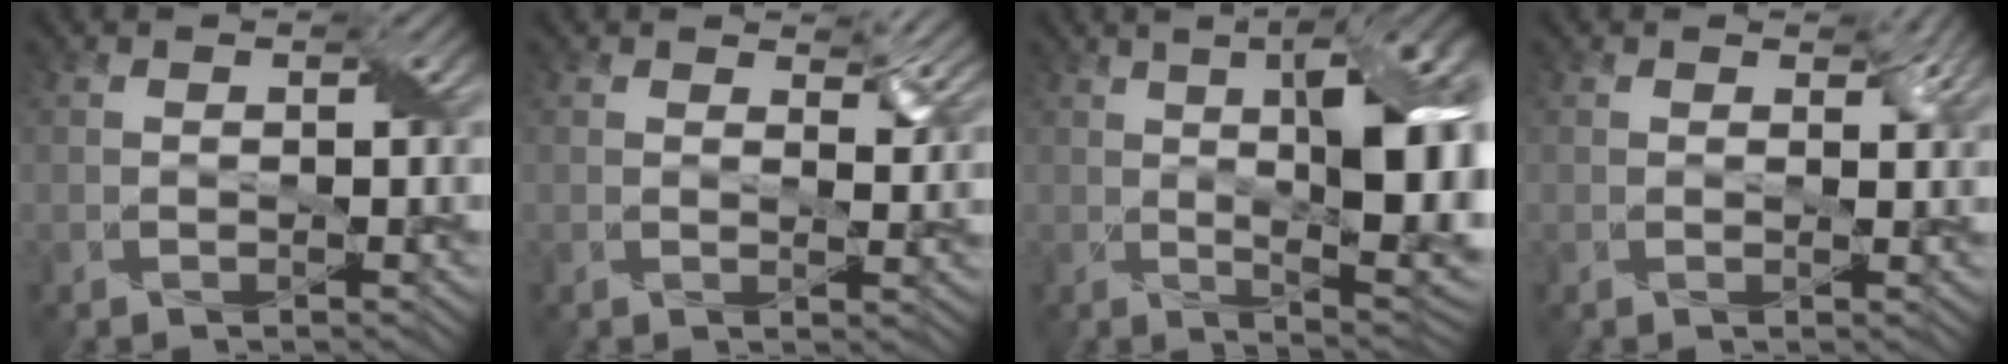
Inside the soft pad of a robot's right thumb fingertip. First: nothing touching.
{"total": 3.4, "force": [2.5, 1.3, 1.9], "torque": [-0.036, -0.003, 0.042]}
{"total": 16.1, "force": [2.8, 5.8, 14.8], "torque": [-0.201, 0.025, 0.048]}
{"total": 2.0, "force": [1.3, 0.9, 1.2], "torque": [-0.019, -0.004, 0.024]}